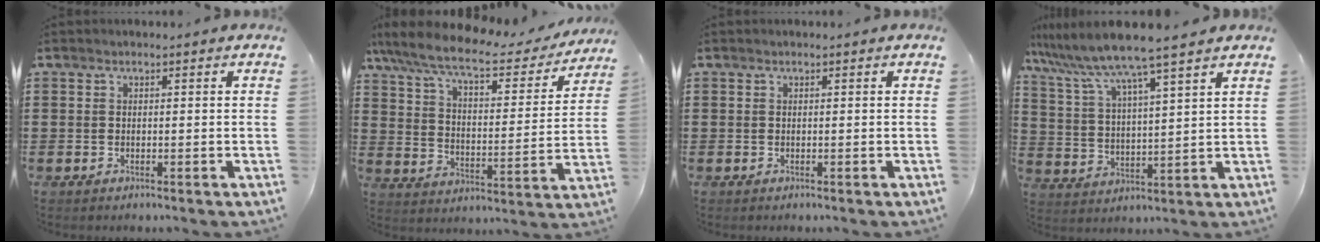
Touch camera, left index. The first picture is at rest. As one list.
[{"total": 8.7, "force": [6.9, 1.5, 5.0], "torque": [-0.123, -0.037, 0.115]}, {"total": 0.0}, {"total": 7.8, "force": [6.9, -1.0, 3.6], "torque": [-0.098, -0.044, 0.112]}]